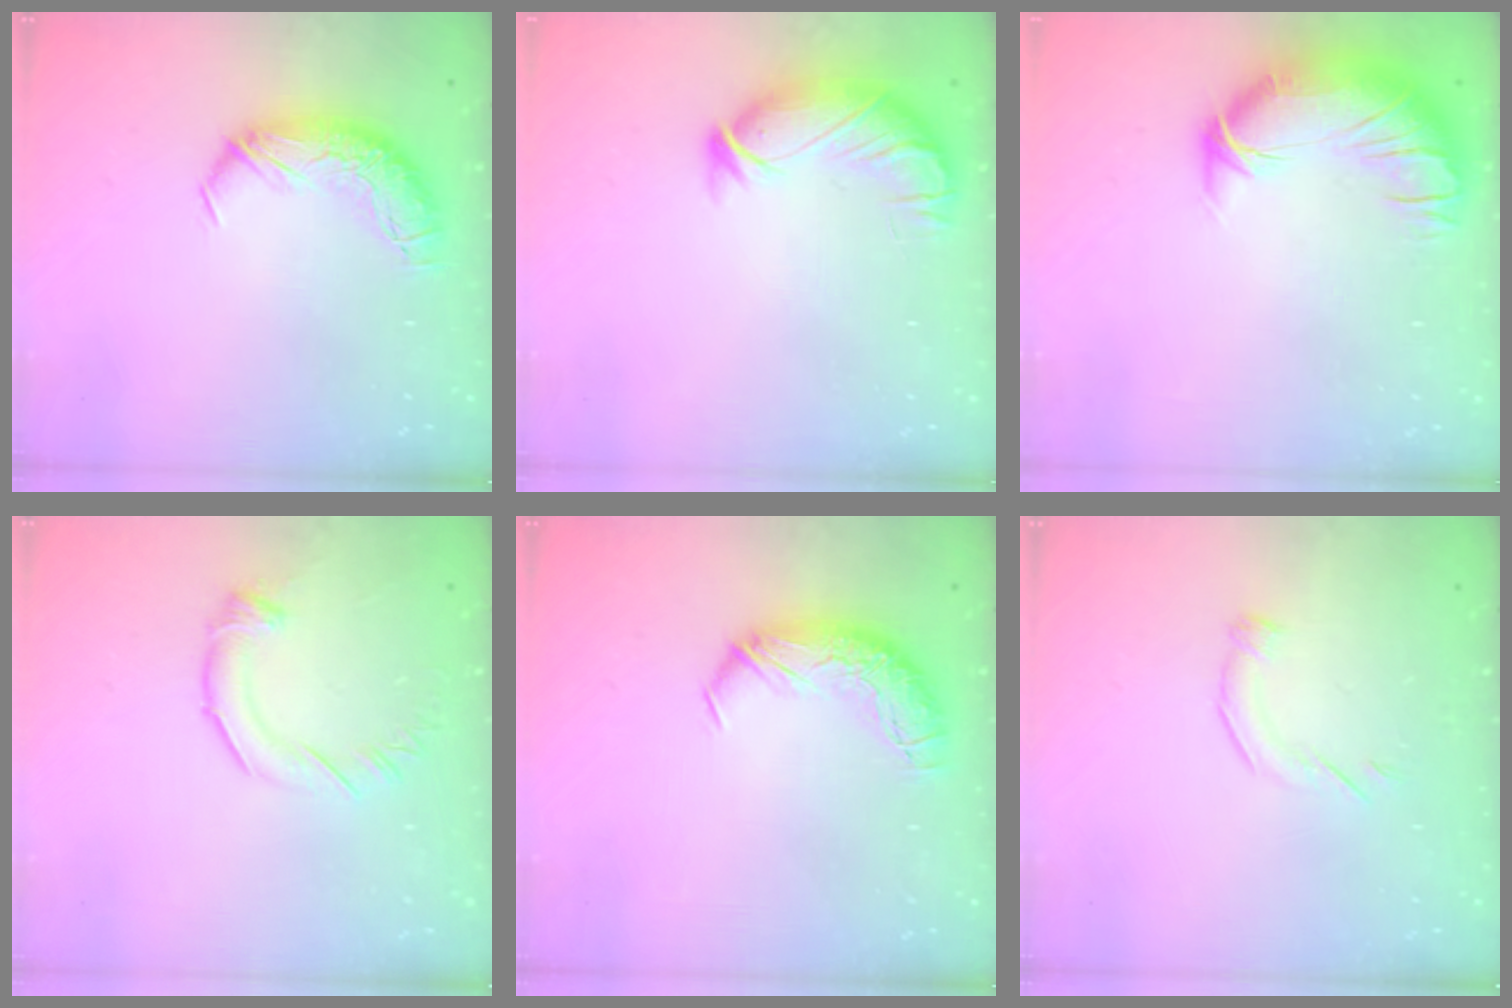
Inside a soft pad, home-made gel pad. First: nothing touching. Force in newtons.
{"total": 3.6, "press": 3.0, "slide": 2.0}
{"total": 2.1, "press": 0.9, "slide": 2.0}
{"total": 2.1, "press": 2.1, "slide": 0.3}
{"total": 0.0}
{"total": 3.9, "press": 3.8, "slide": 1.0}